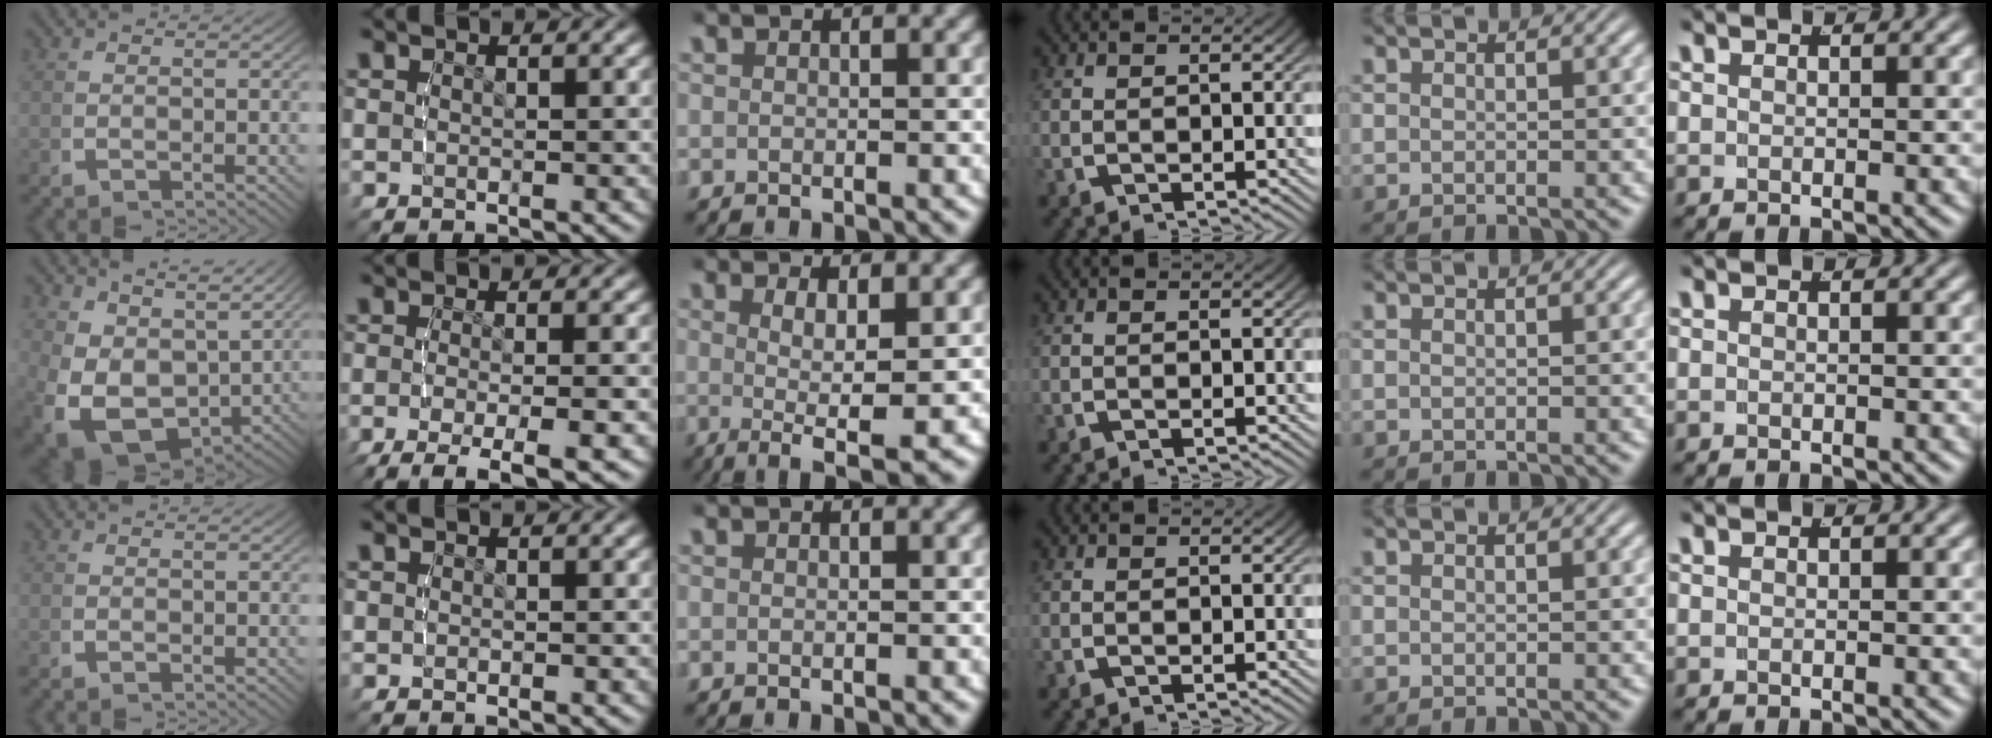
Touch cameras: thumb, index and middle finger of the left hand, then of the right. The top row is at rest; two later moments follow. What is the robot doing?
{"motion": "lift_and_place", "object": "cloth"}